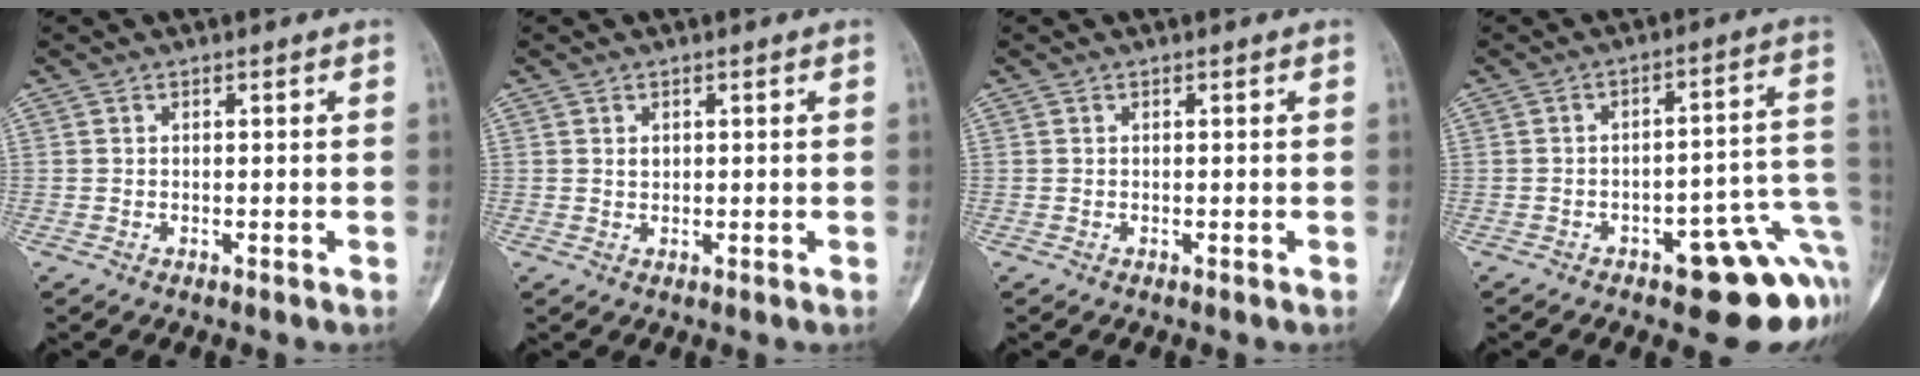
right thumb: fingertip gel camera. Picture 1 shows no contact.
{"total": 1.0, "force": [0.4, 0.8, 0.5], "torque": [-0.003, 0.000, 0.007]}
{"total": 0.0}
{"total": 15.9, "force": [-6.4, 6.4, 13.1], "torque": [-0.085, 0.057, -0.069]}